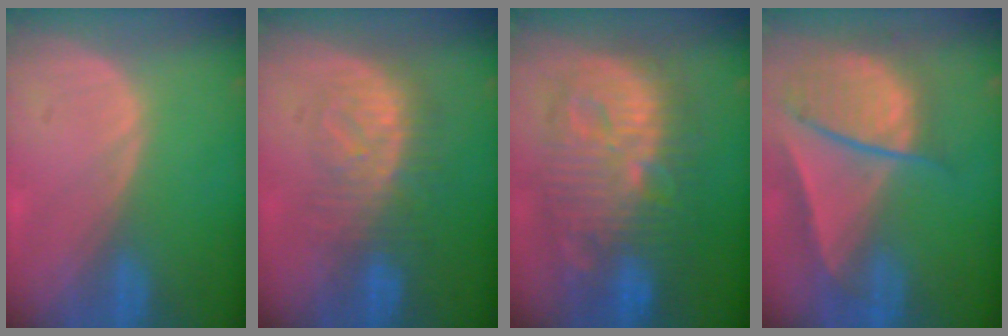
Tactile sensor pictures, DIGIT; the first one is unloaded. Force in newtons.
{"total": 8.2, "press": 7.6, "slide": 2.9}
{"total": 13.1, "press": 13.1, "slide": 1.3}
{"total": 9.4, "press": 8.1, "slide": 4.8}